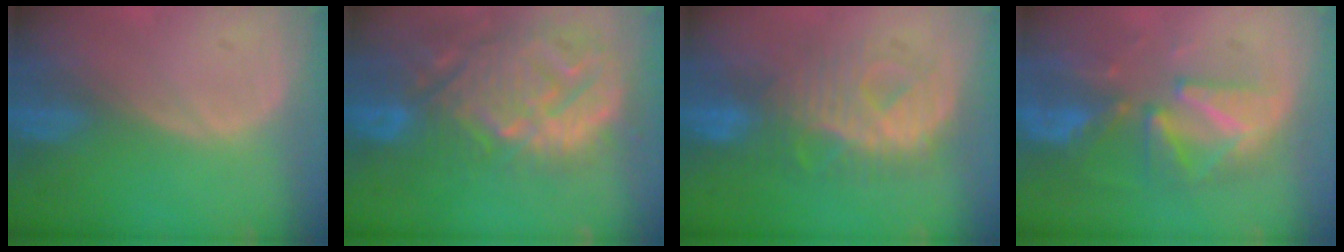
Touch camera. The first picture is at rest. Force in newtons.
{"total": 14.5, "press": 12.4, "slide": 7.5}
{"total": 8.4, "press": 8.4, "slide": 0.1}
{"total": 9.7, "press": 8.6, "slide": 4.4}